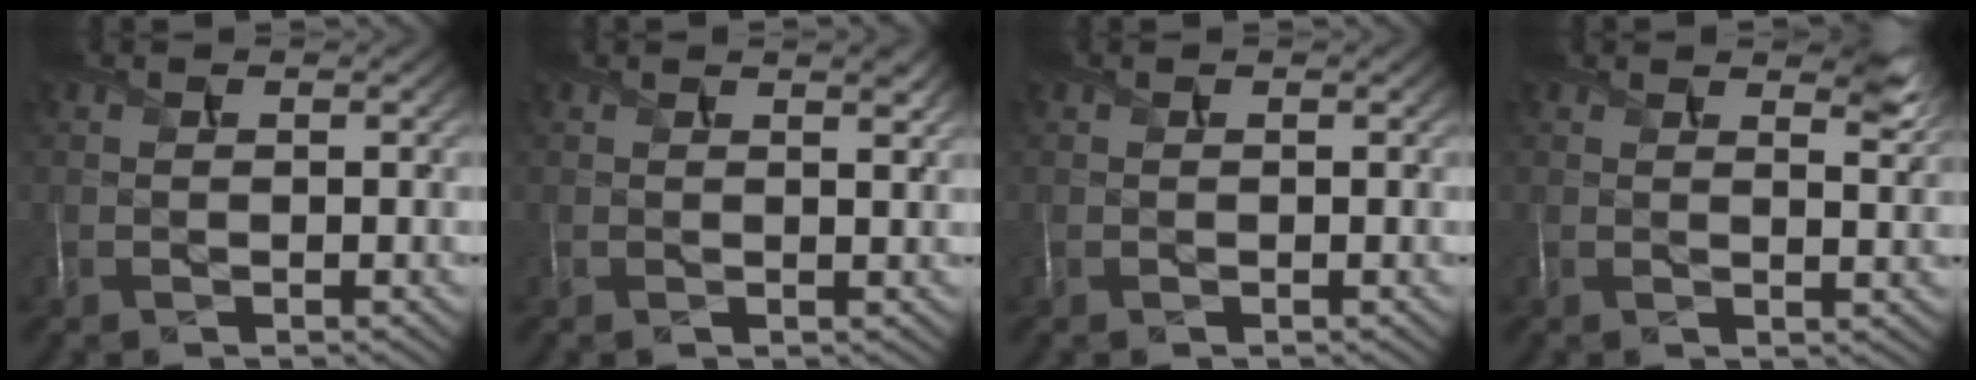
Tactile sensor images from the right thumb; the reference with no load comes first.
{"total": 1.7, "force": [1.3, 0.3, 1.1], "torque": [-0.022, -0.004, 0.020]}
{"total": 0.0}
{"total": 3.7, "force": [2.8, 0.8, 2.3], "torque": [-0.038, -0.001, 0.050]}